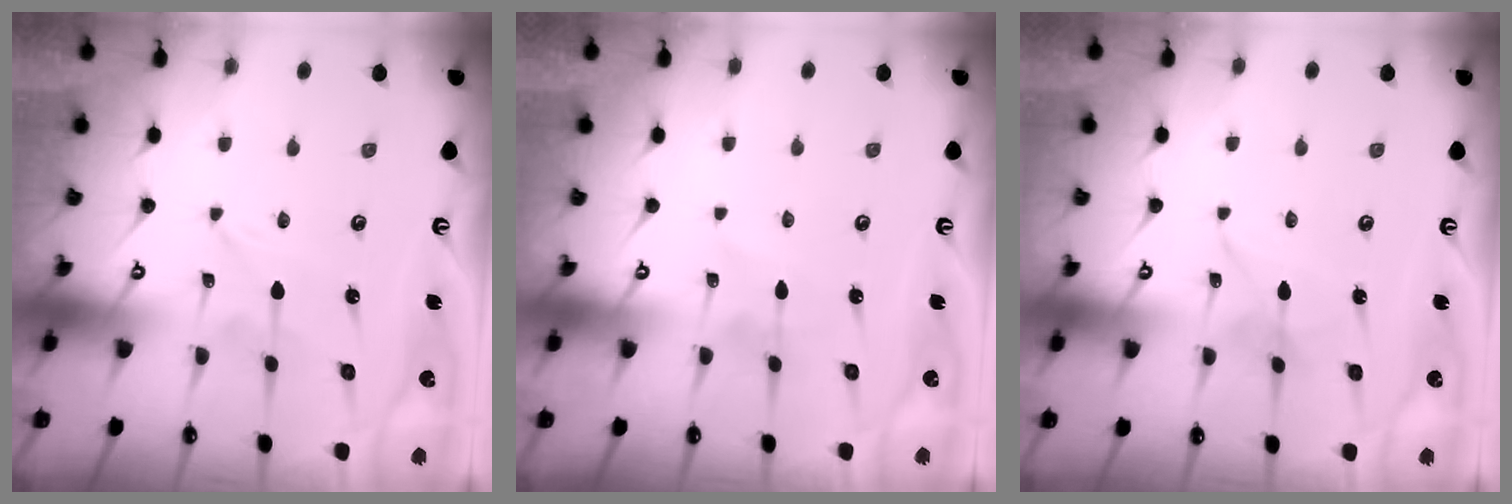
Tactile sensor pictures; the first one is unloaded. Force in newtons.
{"total": 1.8, "press": 1.7, "slide": 0.2}
{"total": 1.7, "press": 1.6, "slide": 0.1}